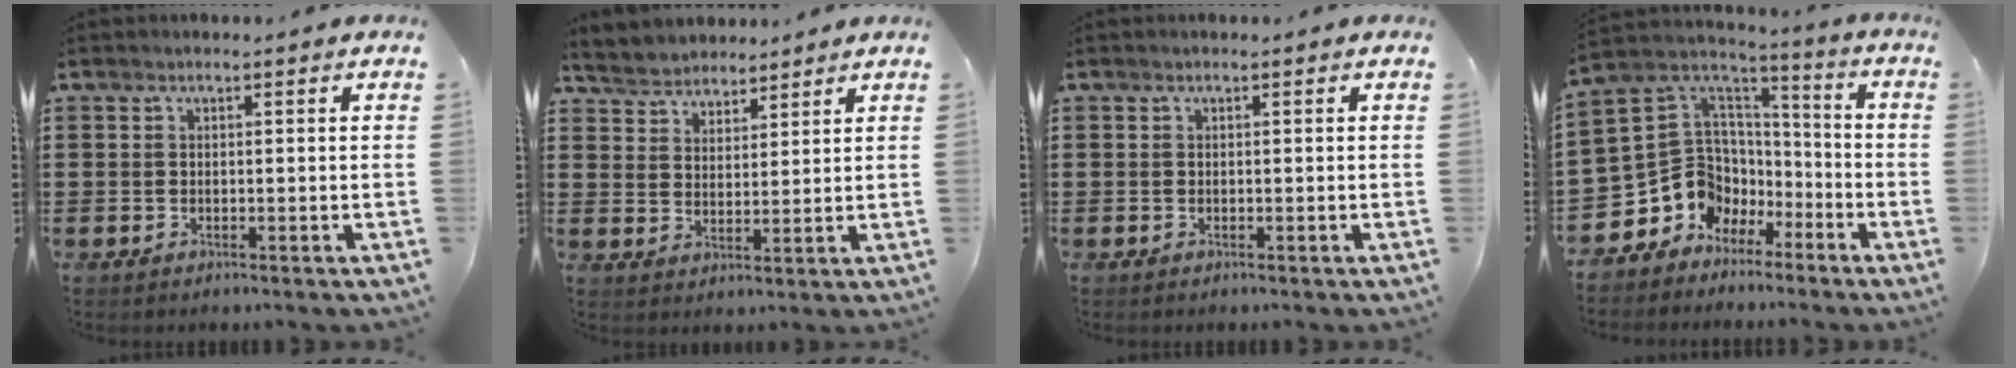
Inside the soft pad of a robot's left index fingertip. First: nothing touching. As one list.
[{"total": 4.4, "force": [4.1, 1.5, -0.1], "torque": [-0.020, -0.009, 0.076]}, {"total": 0.0}, {"total": 9.4, "force": [-3.1, 8.6, 2.4], "torque": [-0.091, -0.013, -0.054]}]